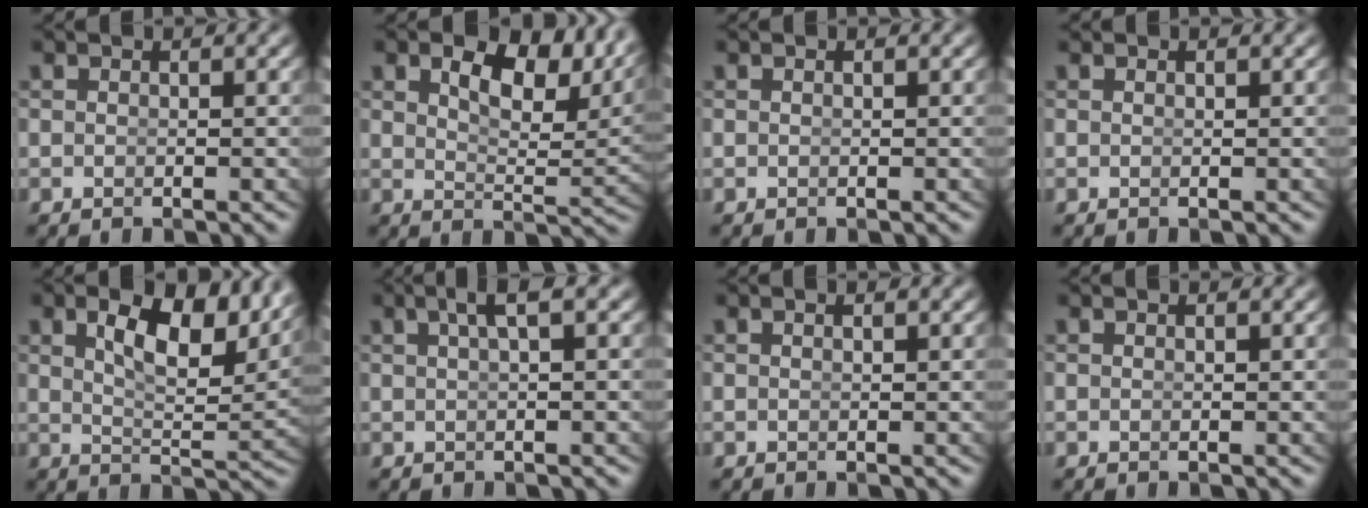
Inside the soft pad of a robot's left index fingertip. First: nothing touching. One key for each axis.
{"total": 8.4, "fx": 5.5, "fy": 2.7, "fz": 5.7, "tx": -0.069, "ty": 0.018, "tz": 0.076}
{"total": 0.0}
{"total": 0.0}
{"total": 7.9, "fx": 4.5, "fy": 2.3, "fz": 6.0, "tx": -0.086, "ty": 0.008, "tz": 0.068}
{"total": 2.8, "fx": 1.4, "fy": 0.2, "fz": 2.4, "tx": -0.030, "ty": 0.017, "tz": 0.020}
{"total": 0.0}
{"total": 0.0}